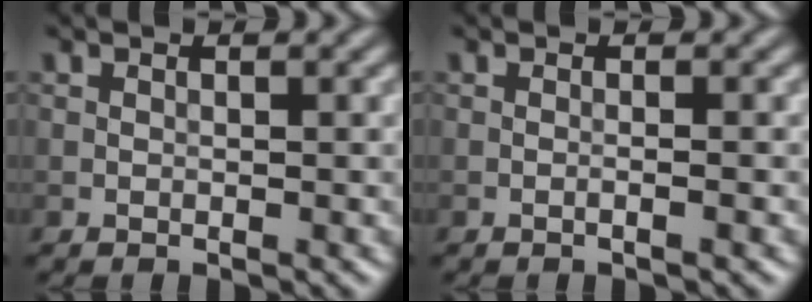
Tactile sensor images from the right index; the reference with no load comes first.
{"total": 1.0, "force": [-0.2, 0.2, 1.0], "torque": [-0.010, -0.004, -0.011]}